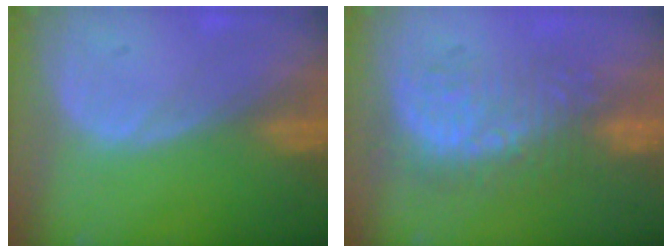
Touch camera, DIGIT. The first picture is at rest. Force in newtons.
{"total": 8.9, "press": 8.6, "slide": 2.3}